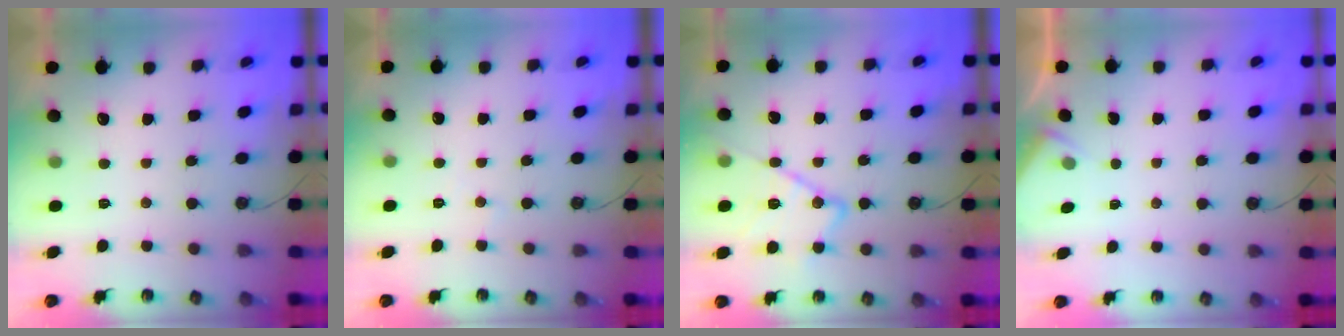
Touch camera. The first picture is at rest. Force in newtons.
{"total": 3.3, "press": 3.3, "slide": 0.5}
{"total": 16.8, "press": 16.7, "slide": 1.5}
{"total": 2.2, "press": 2.2, "slide": 0.4}